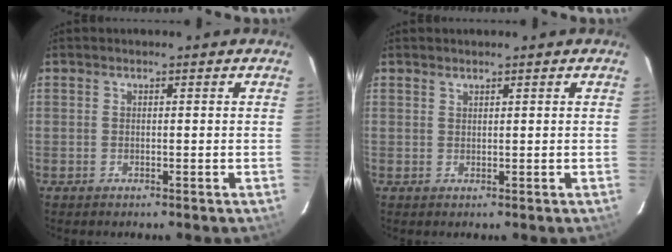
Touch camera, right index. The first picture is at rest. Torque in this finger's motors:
{"motor_torque": [-0.10, 0.06, -0.03, 0.00]}